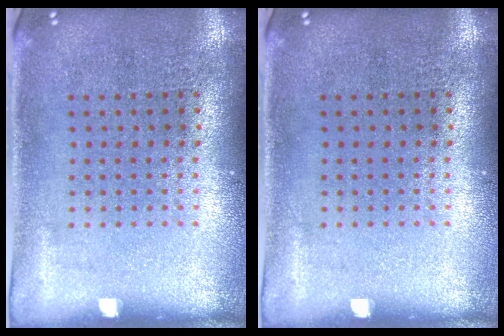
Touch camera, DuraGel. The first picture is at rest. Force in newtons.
{"total": 0.0}